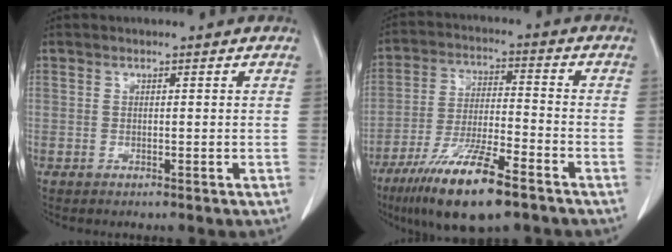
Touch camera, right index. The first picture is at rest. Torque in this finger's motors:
{"motor_torque": [1.10, -1.04, 0.67, 0.21]}